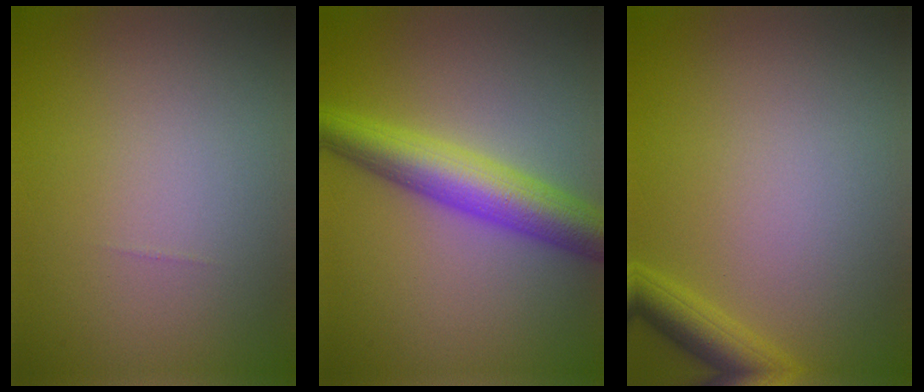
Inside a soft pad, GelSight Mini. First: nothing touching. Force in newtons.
{"total": 6.4, "press": 6.3, "slide": 0.2}
{"total": 2.6, "press": 2.6, "slide": 0.2}